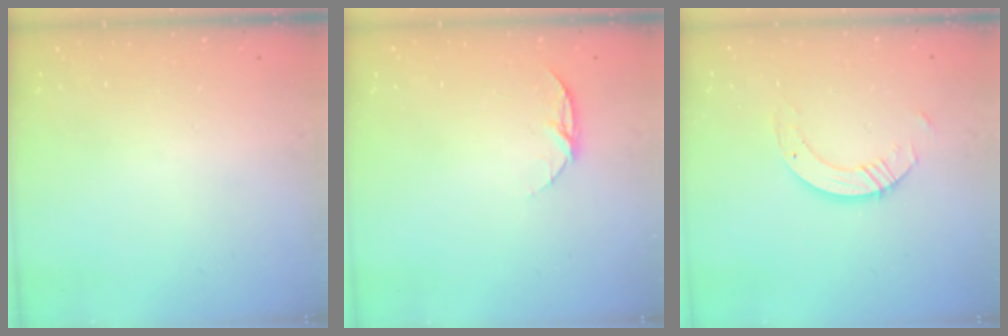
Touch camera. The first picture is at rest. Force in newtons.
{"total": 6.9, "press": 6.9, "slide": 0.8}
{"total": 6.3, "press": 6.3, "slide": 0.5}